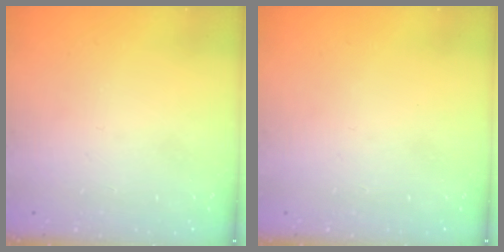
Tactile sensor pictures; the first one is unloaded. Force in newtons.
{"total": 0.0}